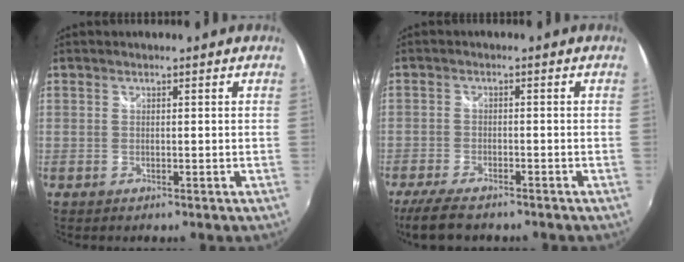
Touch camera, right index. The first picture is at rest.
{"total": 8.0, "force": [-6.5, 2.2, 4.0], "torque": [-0.105, -0.024, -0.116]}